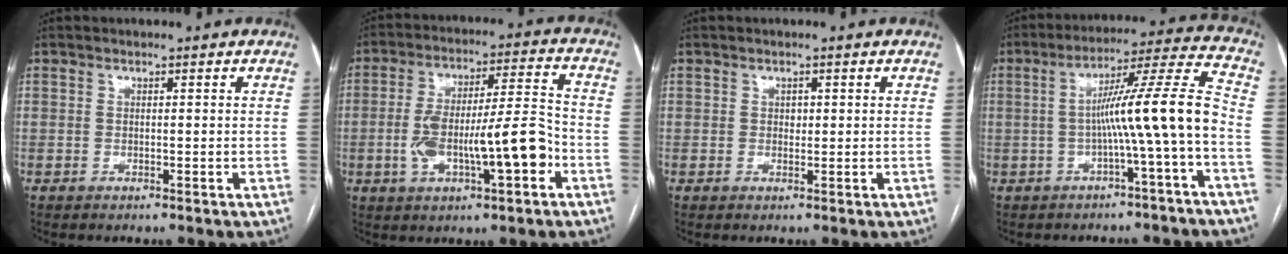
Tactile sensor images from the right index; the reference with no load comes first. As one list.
[{"total": 14.1, "force": [-3.9, 2.6, 13.3], "torque": [-0.231, 0.023, -0.057]}, {"total": 1.0, "force": [0.2, 0.8, 0.6], "torque": [-0.007, 0.001, 0.003]}, {"total": 11.5, "force": [-2.6, -1.4, 11.1], "torque": [-0.172, 0.025, -0.042]}]